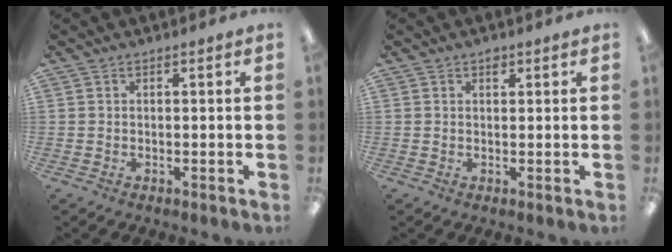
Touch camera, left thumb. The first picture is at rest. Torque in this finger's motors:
{"motor_torque": [0.20, -0.08, 0.50, -0.23, 0.00]}